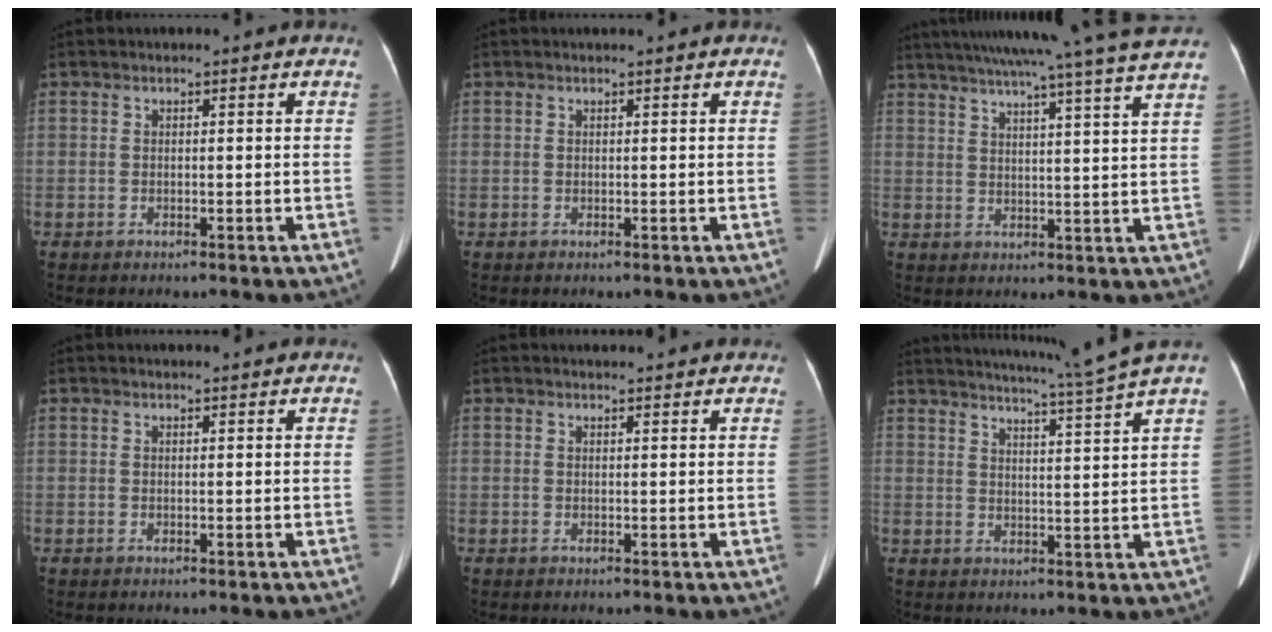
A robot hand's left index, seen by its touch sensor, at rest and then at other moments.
{"total": 1.0, "force": [0.9, 0.1, 0.4], "torque": [-0.003, 0.011, 0.014]}
{"total": 21.8, "force": [18.9, -2.2, 10.5], "torque": [-0.181, -0.017, 0.251]}
{"total": 3.1, "force": [3.0, 0.3, 0.8], "torque": [-0.012, 0.013, 0.036]}
{"total": 4.2, "force": [4.0, 0.6, 1.0], "torque": [-0.014, 0.016, 0.046]}
{"total": 10.9, "force": [9.6, -3.2, 4.3], "torque": [-0.074, -0.037, 0.134]}